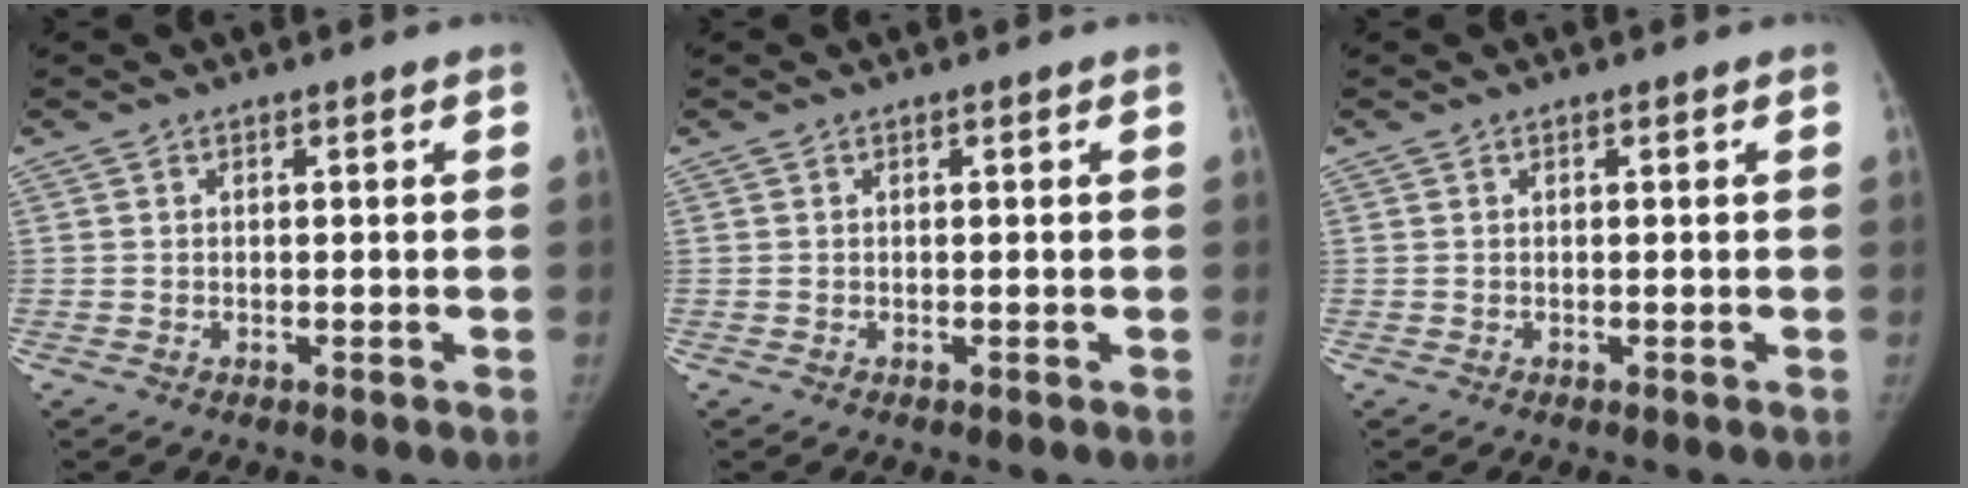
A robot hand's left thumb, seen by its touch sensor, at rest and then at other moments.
{"total": 0.0}
{"total": 0.0}